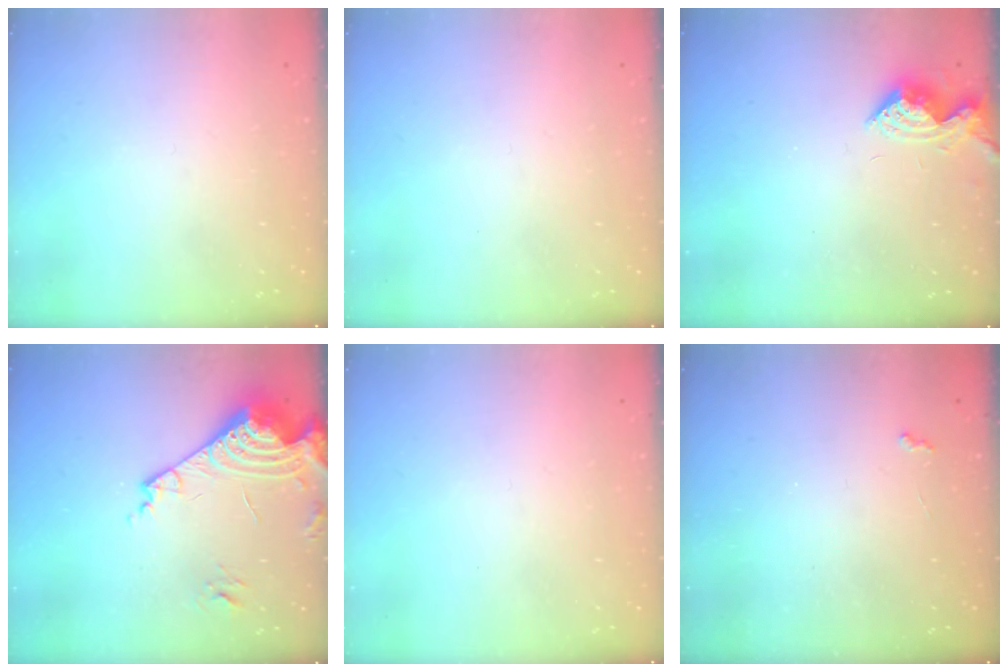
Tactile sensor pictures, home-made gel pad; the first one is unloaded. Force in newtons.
{"total": 0.0}
{"total": 9.7, "press": 9.7, "slide": 0.4}
{"total": 17.8, "press": 17.8, "slide": 1.4}
{"total": 0.0}
{"total": 2.6, "press": 2.6, "slide": 0.5}